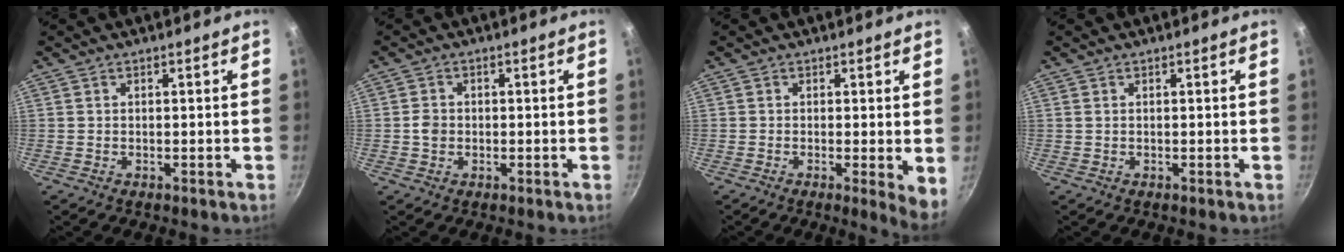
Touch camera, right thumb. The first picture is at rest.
{"total": 2.3, "force": [-0.3, 1.9, 1.2], "torque": [-0.015, 0.009, -0.007]}
{"total": 4.6, "force": [-0.3, 0.9, 4.5], "torque": [-0.055, -0.016, -0.006]}
{"total": 0.0}